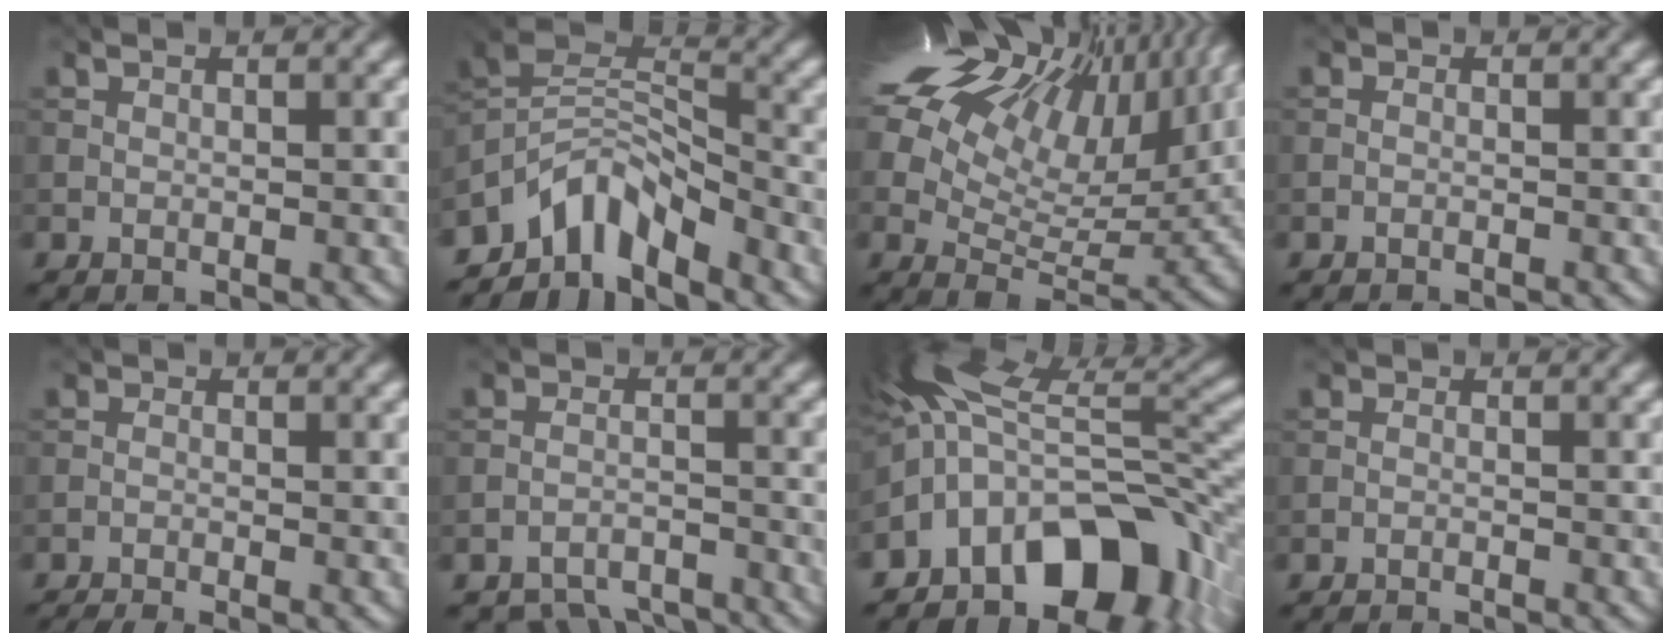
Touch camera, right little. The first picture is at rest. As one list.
[{"total": 6.5, "force": [-5.2, 2.7, 2.8], "torque": [-0.034, -0.003, -0.111]}, {"total": 21.3, "force": [11.5, 11.1, 14.1], "torque": [-0.266, 0.075, 0.181]}, {"total": 0.8, "force": [-0.7, 0.2, 0.2], "torque": [-0.002, -0.003, -0.017]}, {"total": 2.4, "force": [-2.1, 0.2, 1.2], "torque": [-0.029, -0.005, -0.044]}, {"total": 6.0, "force": [-5.6, 1.7, 1.0], "torque": [-0.015, -0.009, -0.090]}, {"total": 13.8, "force": [-6.3, 7.6, 9.7], "torque": [-0.155, 0.018, -0.114]}, {"total": 2.2, "force": [-2.2, 0.2, 0.5], "torque": [-0.010, 0.002, -0.033]}]